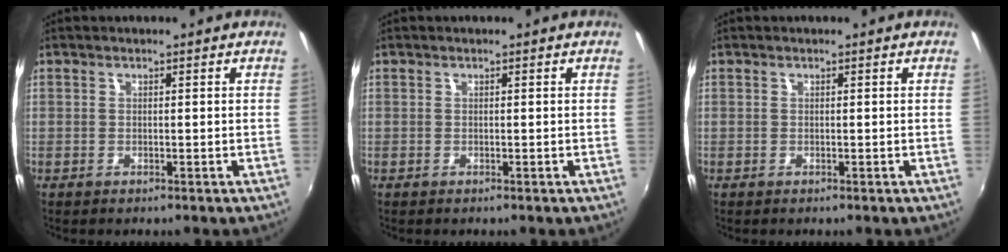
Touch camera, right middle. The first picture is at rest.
{"total": 0.0}
{"total": 0.0}